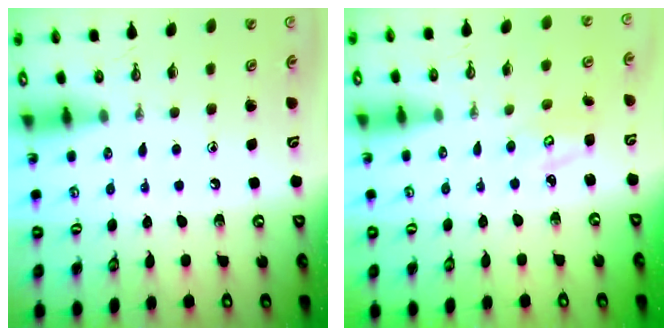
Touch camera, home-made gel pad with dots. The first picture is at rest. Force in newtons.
{"total": 3.1, "press": 3.1, "slide": 0.2}